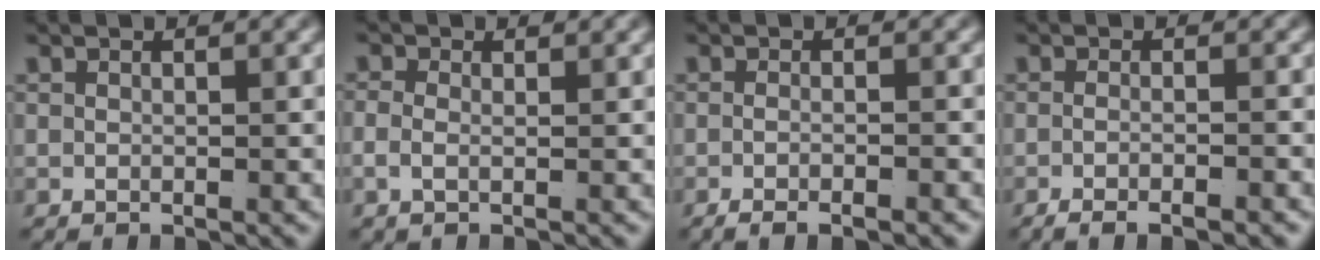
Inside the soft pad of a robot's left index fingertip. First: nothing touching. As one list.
[{"total": 1.2, "force": [-0.3, 0.3, 1.1], "torque": [-0.035, -0.014, 0.000]}, {"total": 2.6, "force": [-2.2, 0.1, 1.2], "torque": [-0.021, -0.005, -0.034]}, {"total": 3.2, "force": [-2.8, 0.2, 1.5], "torque": [-0.023, -0.006, -0.042]}]